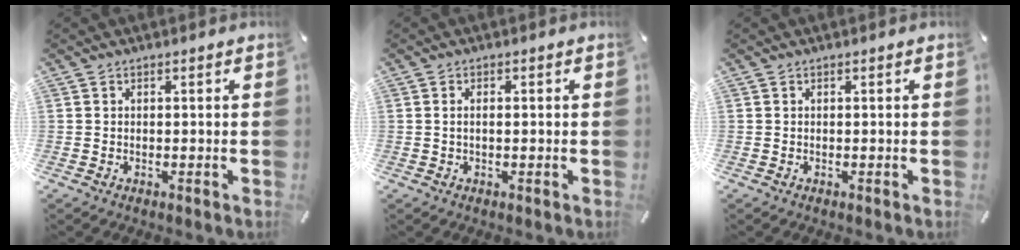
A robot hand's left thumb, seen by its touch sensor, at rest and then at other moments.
{"total": 1.6, "force": [0.0, 0.7, 1.4], "torque": [-0.028, 0.002, -0.002]}
{"total": 0.0}